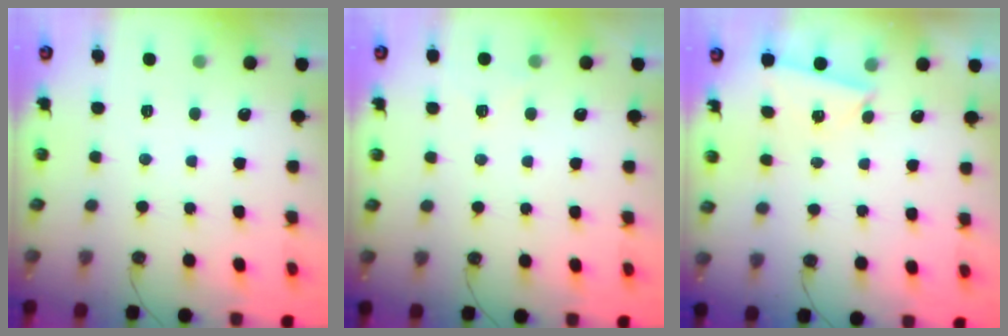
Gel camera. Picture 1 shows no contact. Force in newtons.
{"total": 3.5, "press": 3.1, "slide": 1.8}
{"total": 1.7, "press": 1.7, "slide": 0.4}